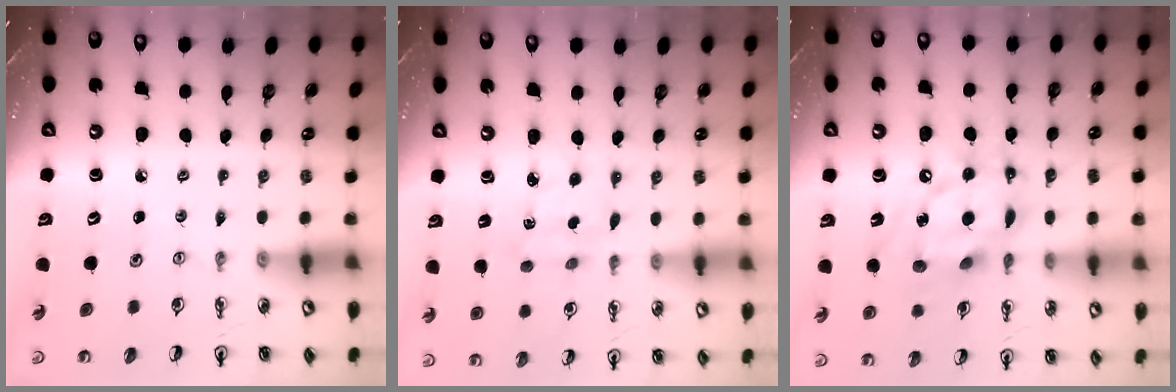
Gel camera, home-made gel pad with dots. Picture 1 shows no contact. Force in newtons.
{"total": 2.8, "press": 2.7, "slide": 0.7}
{"total": 16.0, "press": 16.0, "slide": 1.1}